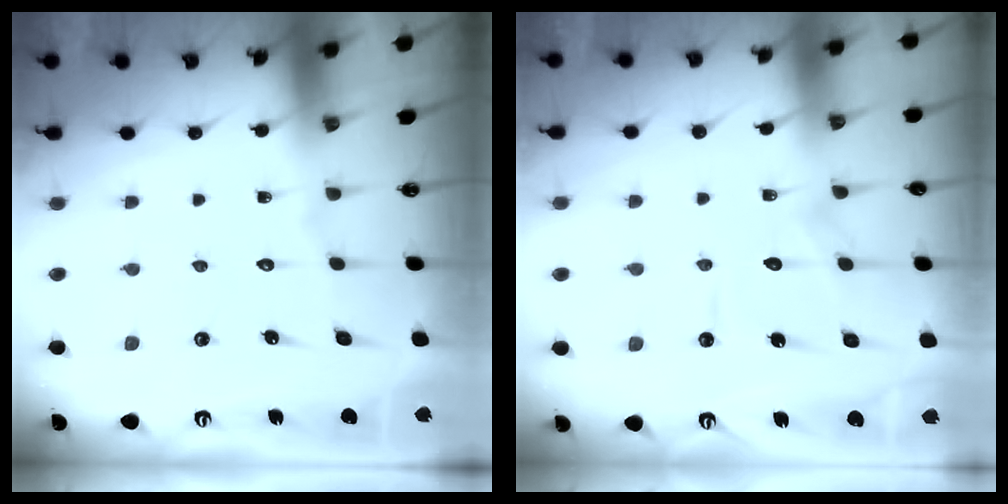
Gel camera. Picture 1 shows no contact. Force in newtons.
{"total": 8.9, "press": 8.9, "slide": 0.8}